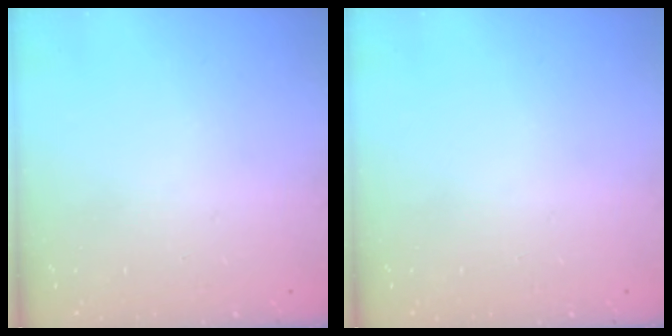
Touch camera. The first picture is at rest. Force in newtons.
{"total": 0.0}